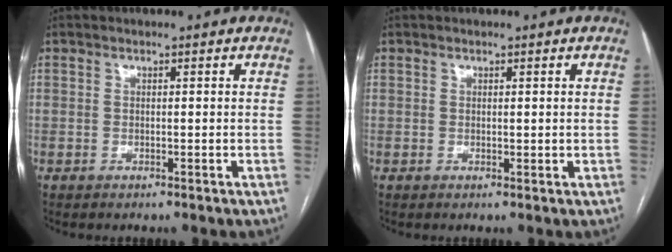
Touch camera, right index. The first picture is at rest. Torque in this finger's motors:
{"motor_torque": [-0.23, 0.38, -0.03, 0.01]}